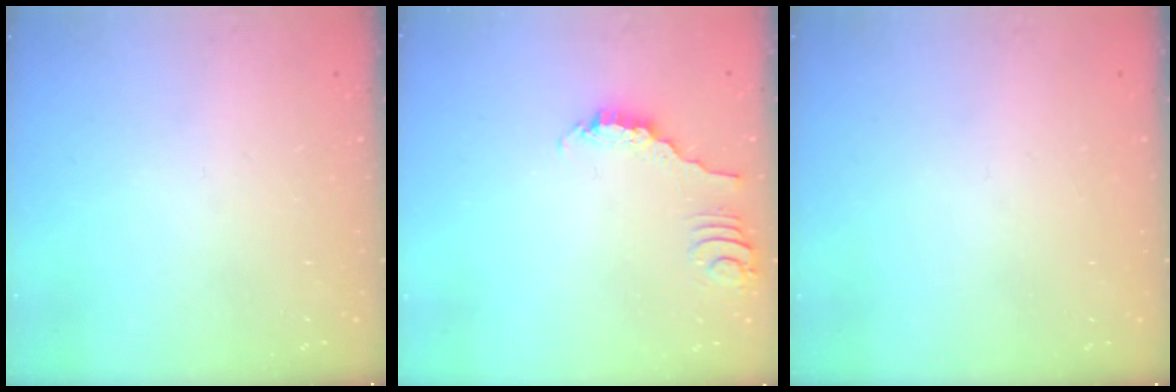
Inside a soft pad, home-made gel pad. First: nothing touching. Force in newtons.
{"total": 2.2, "press": 2.1, "slide": 0.3}
{"total": 0.0}